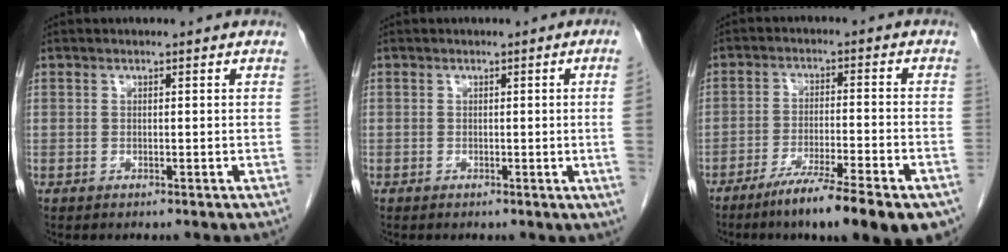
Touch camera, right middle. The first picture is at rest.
{"total": 3.2, "force": [-0.2, -1.3, 2.9], "torque": [-0.038, -0.004, 0.000]}
{"total": 15.1, "force": [-10.7, 1.5, 10.5], "torque": [-0.120, -0.022, -0.163]}